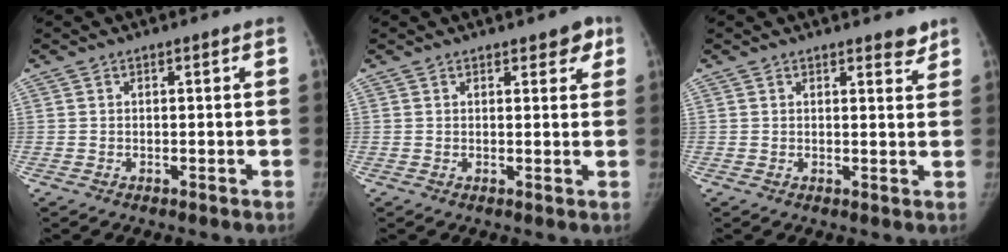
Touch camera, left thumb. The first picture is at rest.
{"total": 3.6, "force": [2.2, 1.8, 2.2], "torque": [0.001, -0.007, 0.023]}
{"total": 2.6, "force": [2.2, 0.9, 1.0], "torque": [0.003, -0.016, 0.026]}